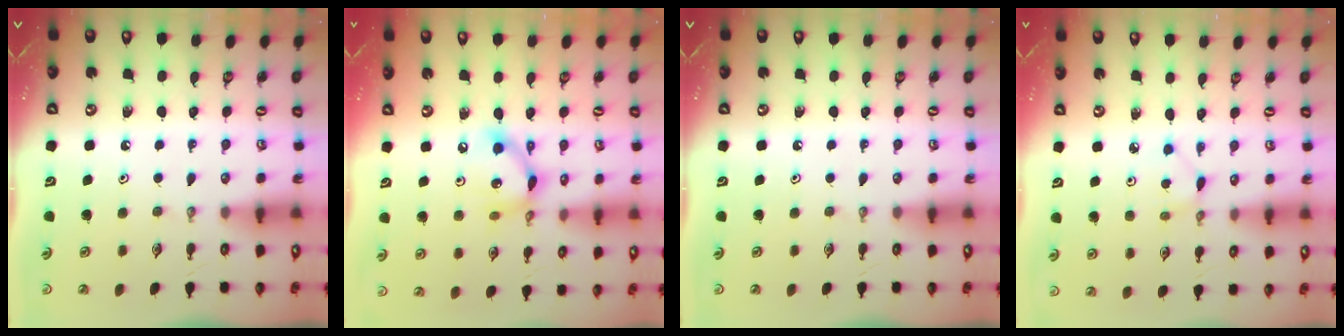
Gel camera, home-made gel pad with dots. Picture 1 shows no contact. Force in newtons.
{"total": 10.6, "press": 10.6, "slide": 0.6}
{"total": 0.0}
{"total": 1.9, "press": 1.9, "slide": 0.2}